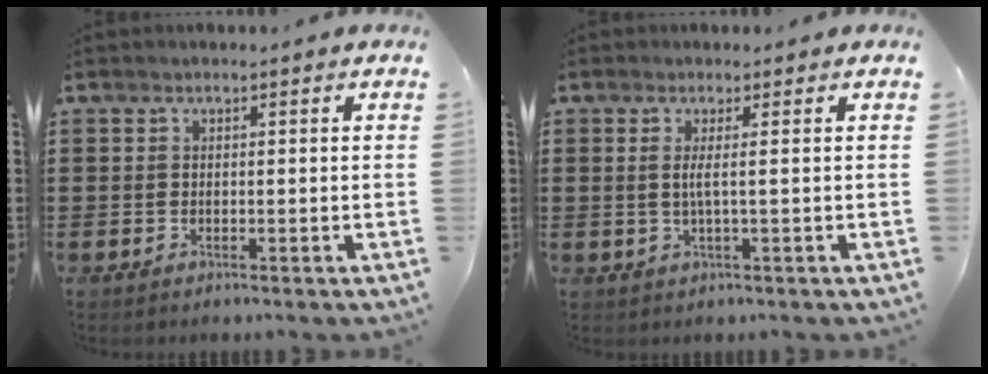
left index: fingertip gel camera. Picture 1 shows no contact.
{"total": 2.1, "force": [0.1, -0.4, 2.1], "torque": [-0.042, -0.006, -0.002]}